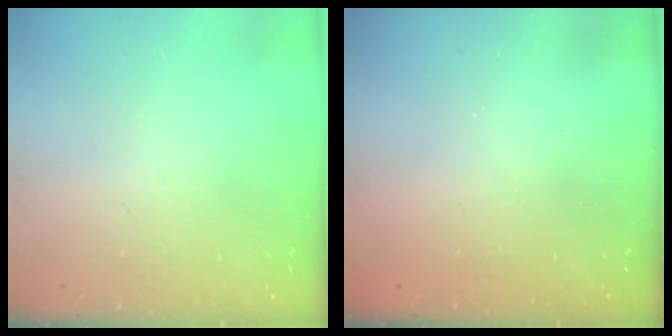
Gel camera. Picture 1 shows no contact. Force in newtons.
{"total": 2.6, "press": 2.5, "slide": 0.9}